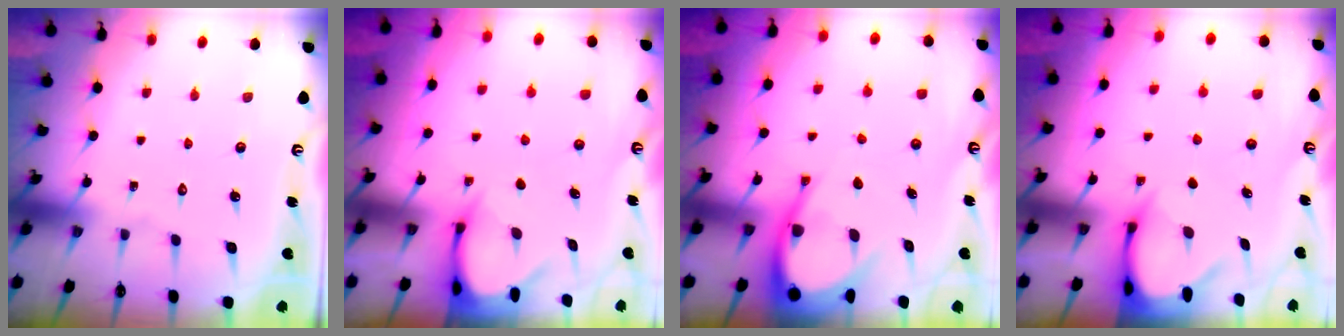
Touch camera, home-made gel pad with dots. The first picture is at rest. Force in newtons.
{"total": 3.8, "press": 3.8, "slide": 0.2}
{"total": 7.7, "press": 7.6, "slide": 0.9}
{"total": 3.3, "press": 3.2, "slide": 0.3}